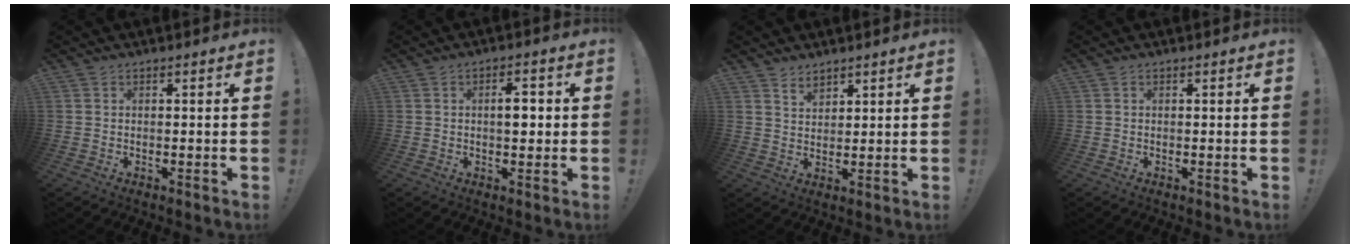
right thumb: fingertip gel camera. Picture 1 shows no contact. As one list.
[{"total": 4.6, "force": [-0.1, 2.1, 4.1], "torque": [-0.065, 0.006, -0.008]}, {"total": 3.8, "force": [3.3, 1.7, 0.7], "torque": [-0.008, -0.023, 0.060]}, {"total": 0.0}]